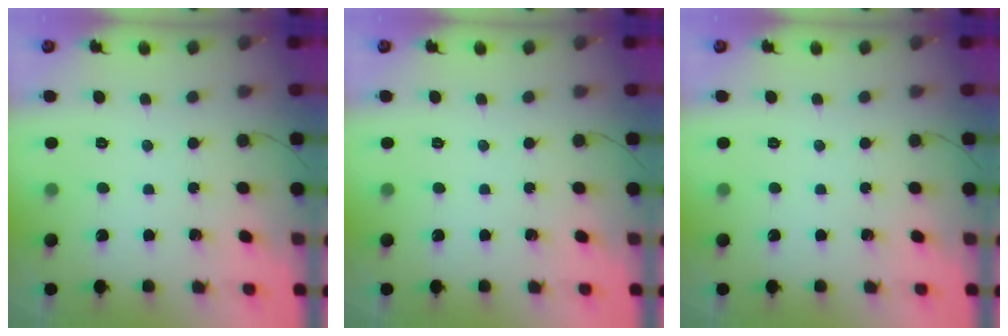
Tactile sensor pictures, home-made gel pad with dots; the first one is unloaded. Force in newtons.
{"total": 0.0}
{"total": 0.0}